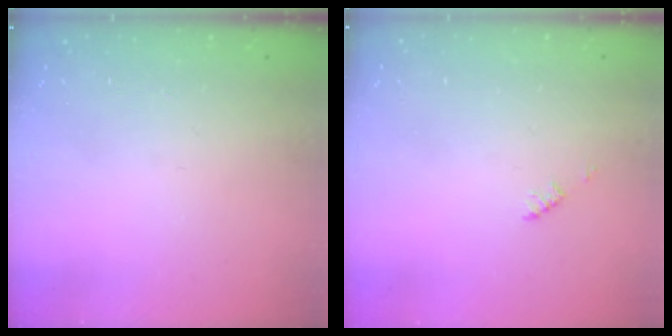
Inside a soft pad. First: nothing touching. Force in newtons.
{"total": 1.2, "press": 1.2, "slide": 0.2}